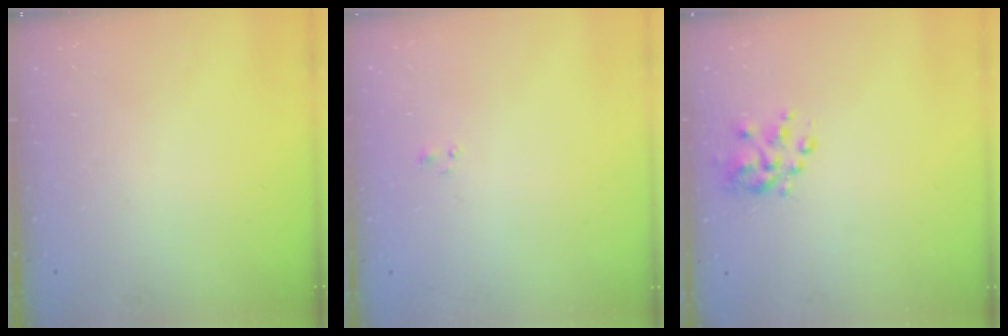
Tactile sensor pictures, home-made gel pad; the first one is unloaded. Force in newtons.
{"total": 0.6, "press": 0.3, "slide": 0.5}
{"total": 4.7, "press": 4.6, "slide": 0.7}